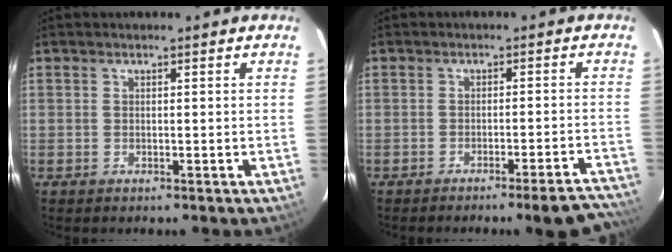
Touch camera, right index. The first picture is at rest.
{"total": 10.4, "force": [-9.8, 0.4, 3.6], "torque": [-0.033, 0.015, -0.114]}